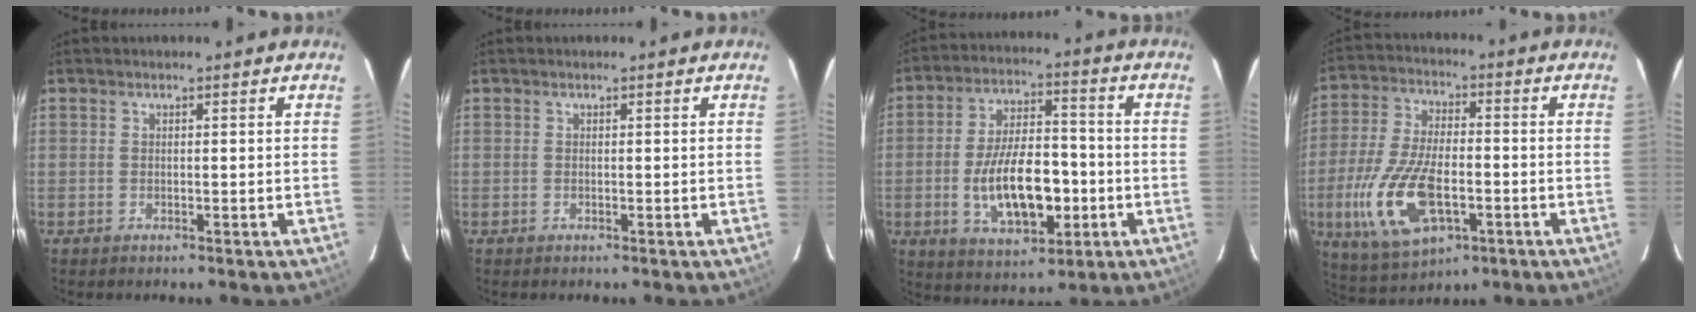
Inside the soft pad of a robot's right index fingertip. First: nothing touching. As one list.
[{"total": 0.0}, {"total": 15.2, "force": [-3.6, 7.3, 12.9], "torque": [-0.244, 0.003, -0.045]}, {"total": 17.0, "force": [-5.1, 8.1, 14.1], "torque": [-0.308, -0.015, -0.083]}]